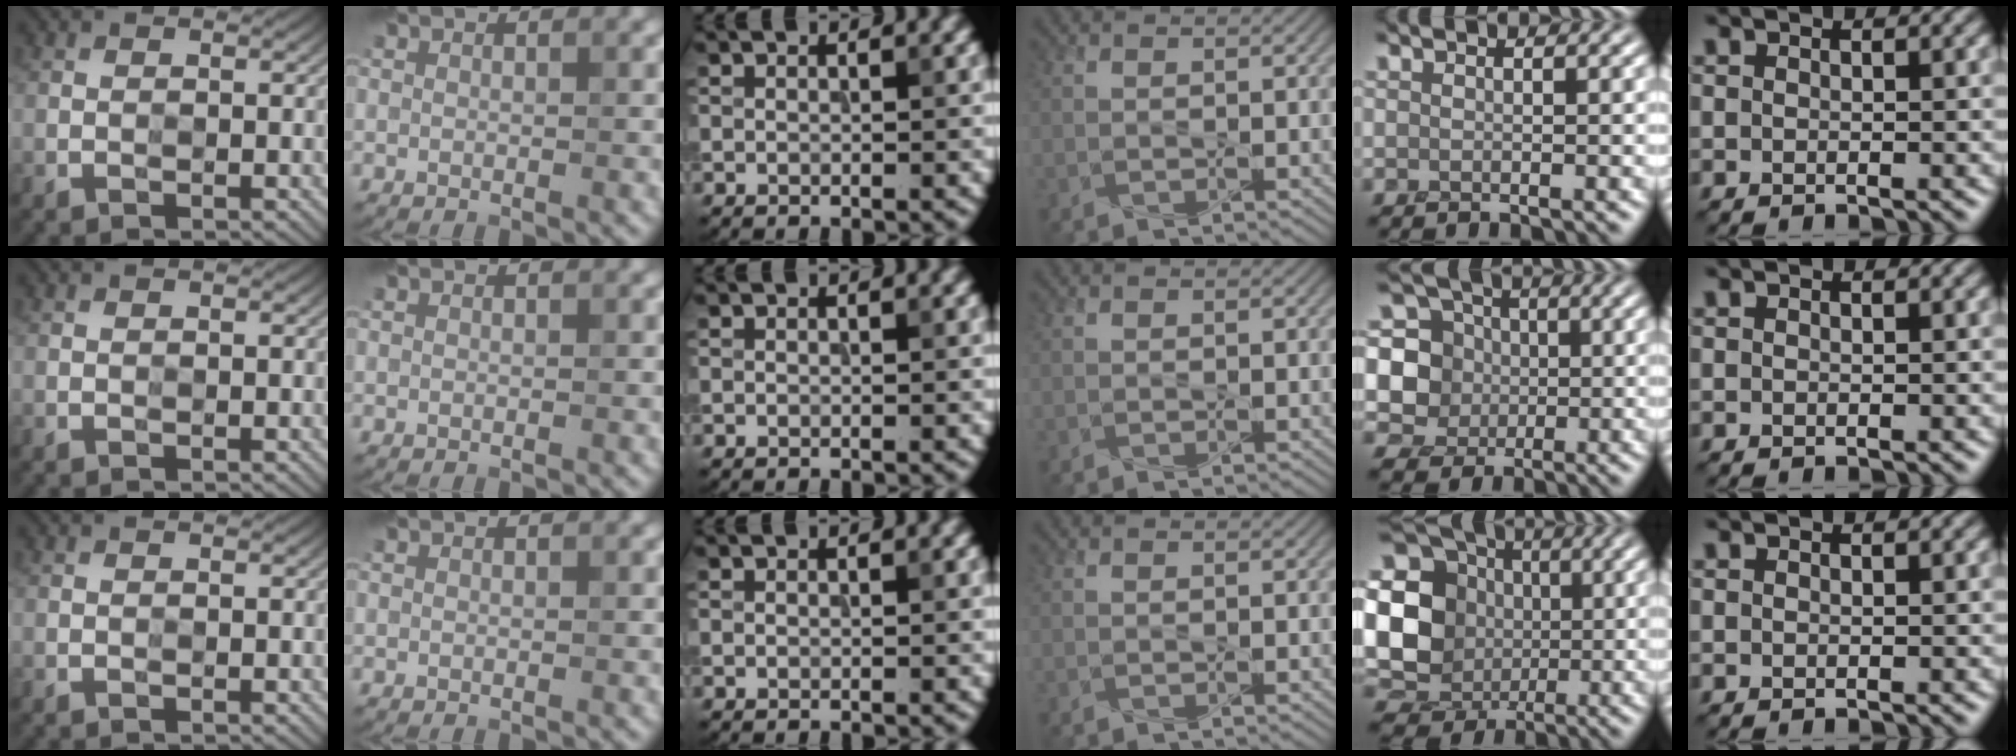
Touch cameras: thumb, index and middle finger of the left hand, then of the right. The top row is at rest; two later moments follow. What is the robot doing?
{"motion": "press", "object": "toy piano key"}